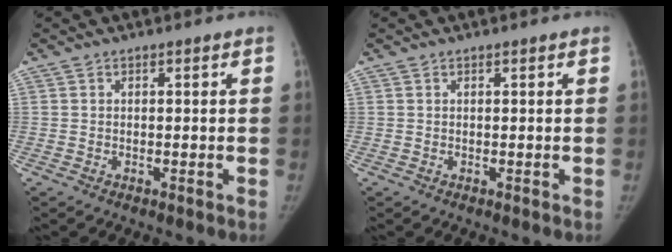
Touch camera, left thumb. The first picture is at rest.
{"total": 0.0}